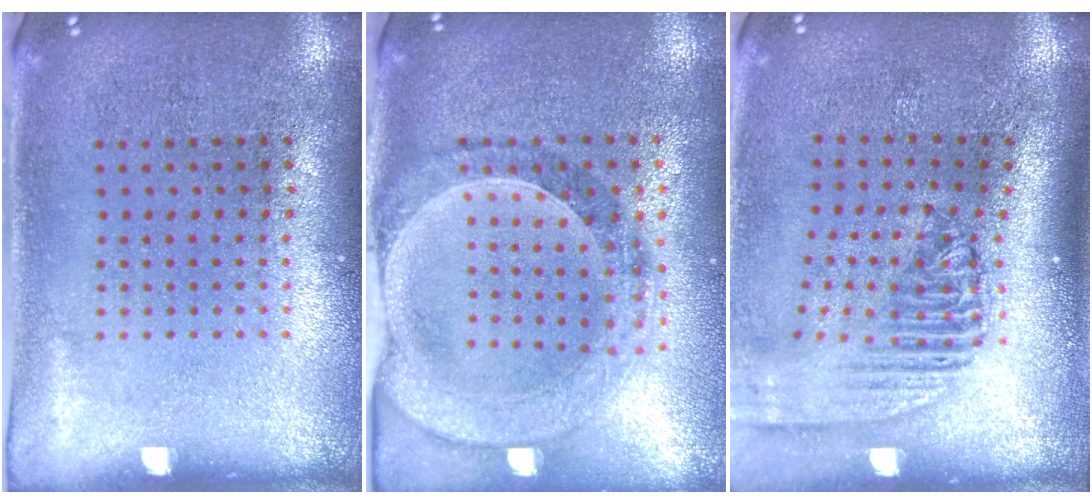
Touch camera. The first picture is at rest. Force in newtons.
{"total": 1.5, "press": 1.5, "slide": 0.4}
{"total": 2.3, "press": 1.7, "slide": 1.5}